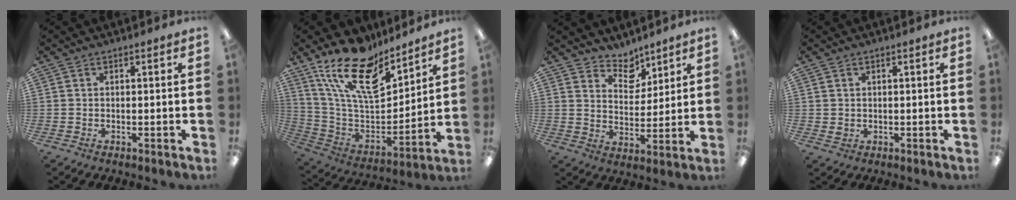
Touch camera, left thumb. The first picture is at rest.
{"total": 20.5, "force": [14.7, 8.5, 11.4], "torque": [-0.210, -0.095, 0.266]}
{"total": 7.6, "force": [6.4, 3.9, 1.1], "torque": [-0.012, -0.050, 0.117]}
{"total": 1.3, "force": [0.6, 1.1, 0.5], "torque": [-0.010, 0.003, 0.010]}